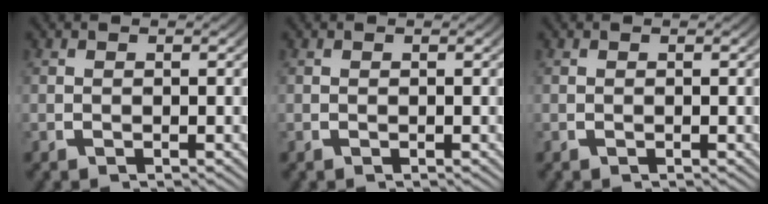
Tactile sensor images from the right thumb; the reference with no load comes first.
{"total": 0.0}
{"total": 0.0}